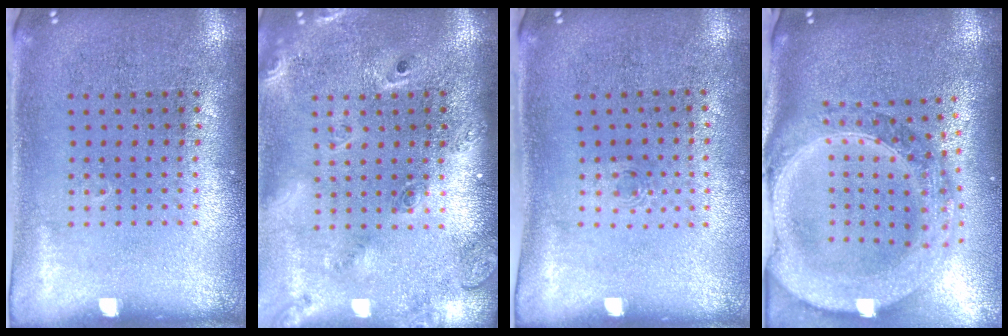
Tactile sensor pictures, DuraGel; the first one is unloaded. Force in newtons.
{"total": 2.4, "press": 1.7, "slide": 1.6}
{"total": 0.5, "press": 0.2, "slide": 0.5}
{"total": 3.4, "press": 2.8, "slide": 2.0}